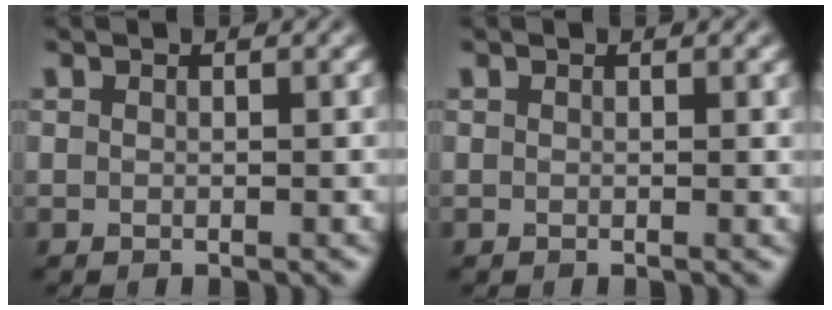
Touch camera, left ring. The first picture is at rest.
{"total": 0.0}